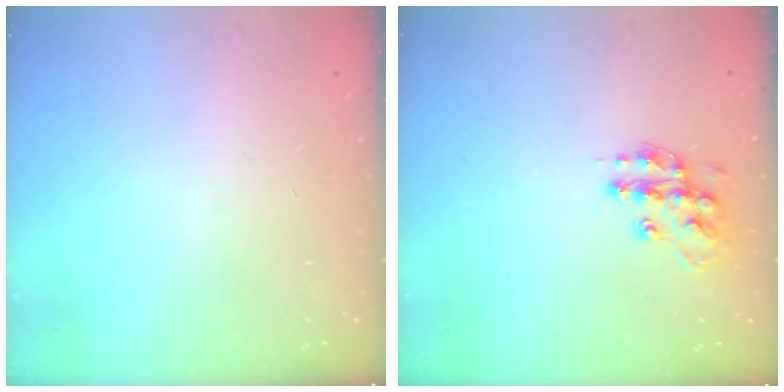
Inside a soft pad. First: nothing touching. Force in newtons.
{"total": 13.8, "press": 13.7, "slide": 0.8}